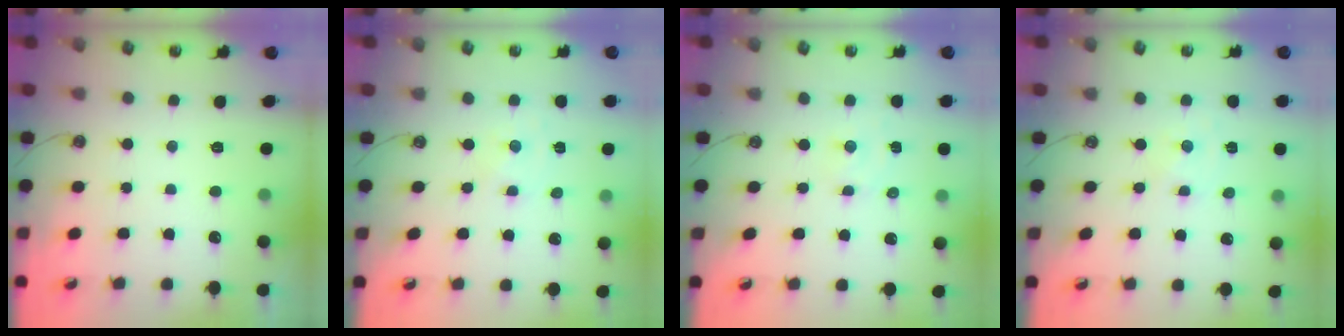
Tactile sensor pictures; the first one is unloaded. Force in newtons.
{"total": 0.0}
{"total": 2.3, "press": 2.3, "slide": 0.4}
{"total": 0.0}